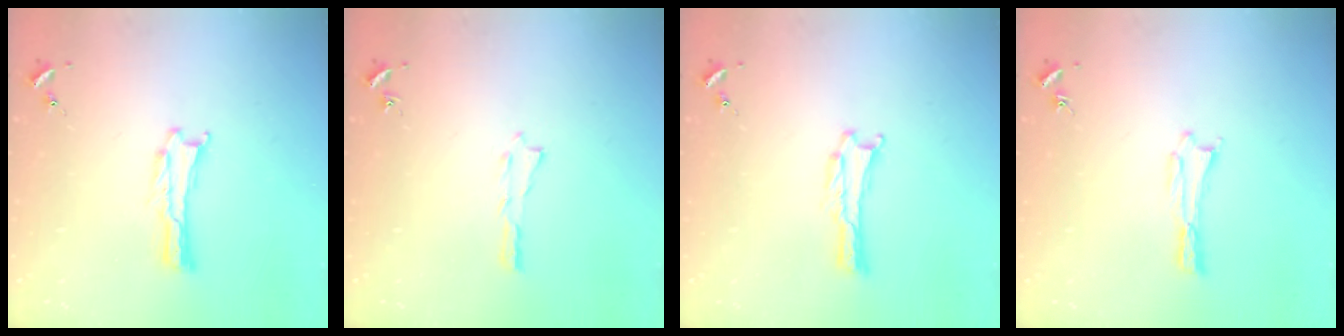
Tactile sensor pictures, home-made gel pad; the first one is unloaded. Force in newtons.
{"total": 0.0}
{"total": 0.0}
{"total": 0.0}